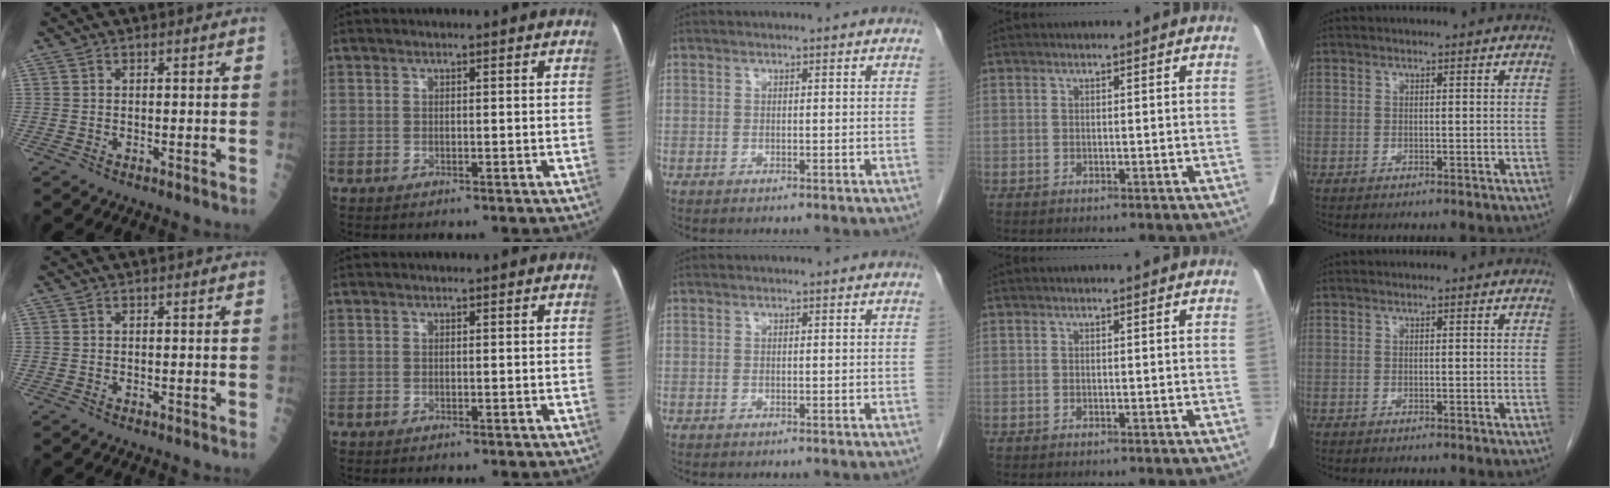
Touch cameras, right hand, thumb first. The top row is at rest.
{}